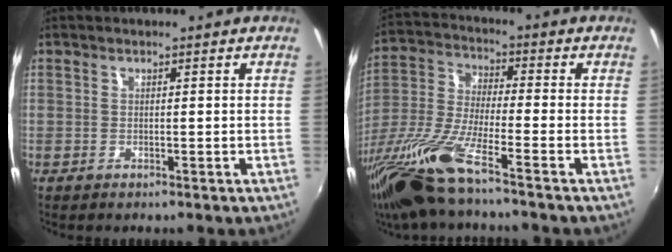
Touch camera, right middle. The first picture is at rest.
{"total": 14.4, "force": [-10.2, 1.2, 10.1], "torque": [-0.224, -0.028, -0.208]}